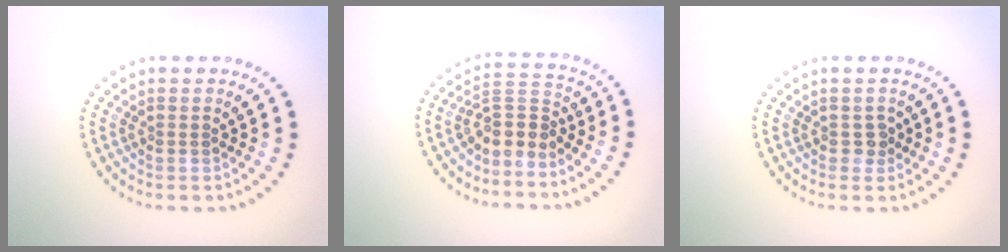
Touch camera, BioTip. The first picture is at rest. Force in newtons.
{"total": 3.0, "press": 2.1, "slide": 2.1}
{"total": 1.0, "press": 0.9, "slide": 0.5}